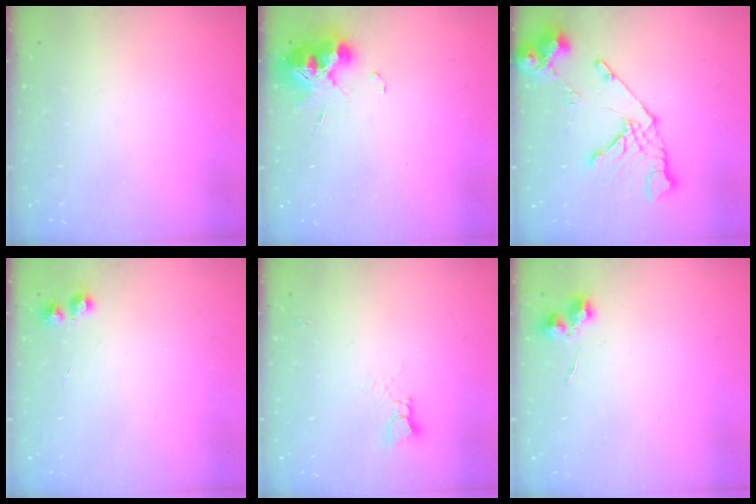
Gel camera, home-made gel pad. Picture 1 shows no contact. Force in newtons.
{"total": 10.1, "press": 10.0, "slide": 0.5}
{"total": 14.7, "press": 14.6, "slide": 1.8}
{"total": 5.7, "press": 5.6, "slide": 0.8}
{"total": 3.6, "press": 3.5, "slide": 0.2}
{"total": 6.5, "press": 6.5, "slide": 0.5}